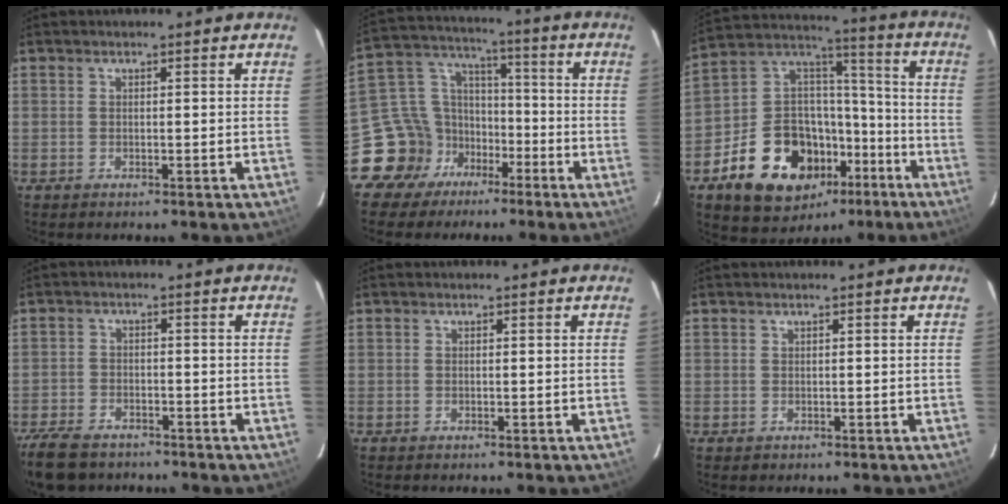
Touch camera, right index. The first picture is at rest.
{"total": 12.5, "force": [-7.1, 9.9, 3.1], "torque": [-0.081, 0.055, -0.118]}
{"total": 21.9, "force": [-10.7, 15.5, 11.3], "torque": [-0.245, 0.048, -0.151]}
{"total": 10.1, "force": [-7.9, 4.9, 4.0], "torque": [-0.118, -0.011, -0.139]}
{"total": 0.0}
{"total": 0.7, "force": [0.1, 0.7, 0.0], "torque": [0.003, 0.003, 0.002]}